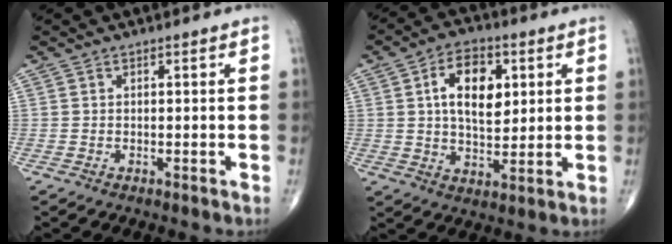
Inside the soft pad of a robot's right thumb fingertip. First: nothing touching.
{"total": 11.5, "force": [2.9, 6.7, 8.9], "torque": [-0.122, -0.006, 0.047]}